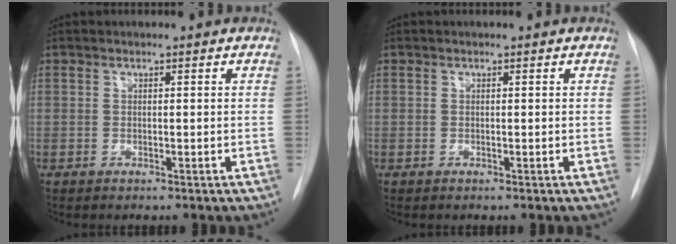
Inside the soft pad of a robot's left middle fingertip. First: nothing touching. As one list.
[{"total": 0.0}]